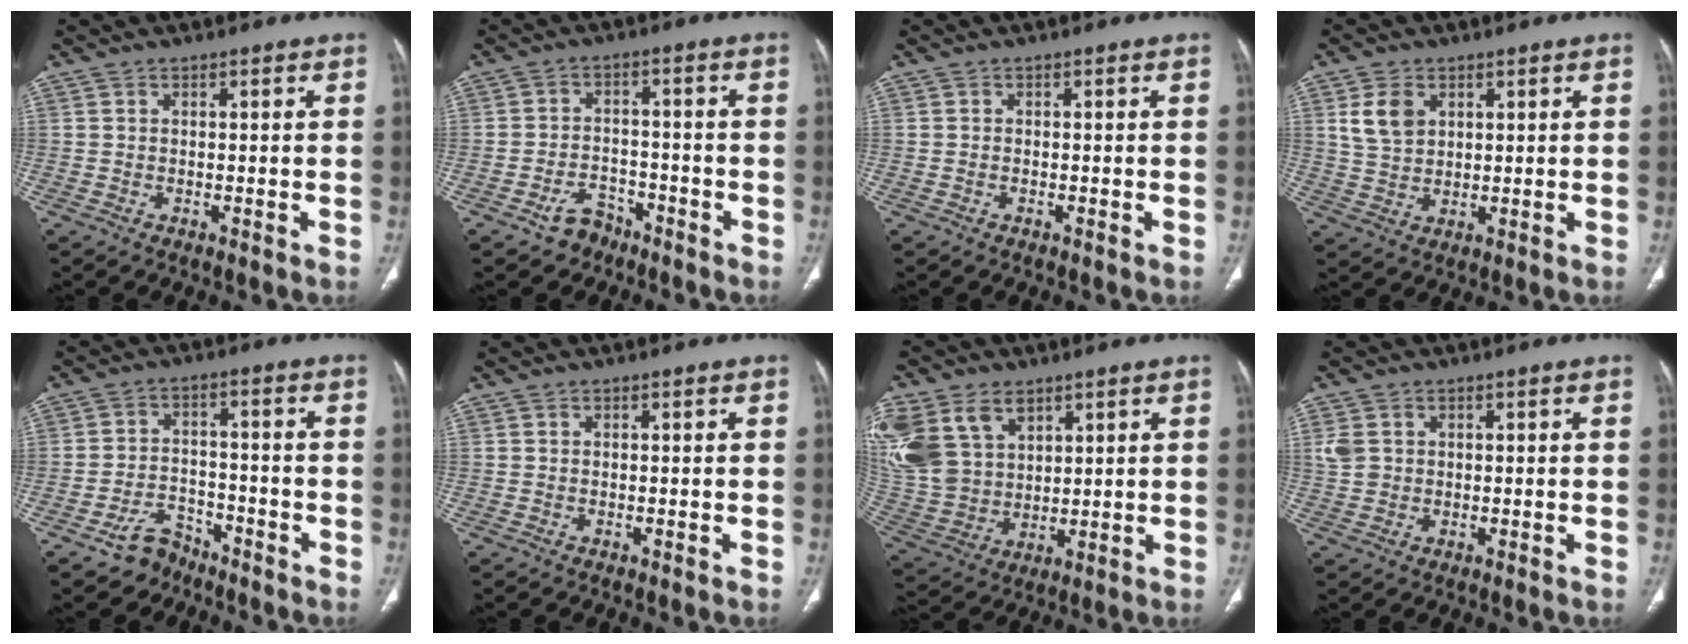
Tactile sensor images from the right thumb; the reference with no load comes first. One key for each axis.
{"total": 4.9, "fx": -3.5, "fy": 3.2, "fz": 1.2, "tx": -0.008, "ty": 0.031, "tz": -0.055}
{"total": 0.0}
{"total": 6.2, "fx": 2.4, "fy": 4.4, "fz": 3.7, "tx": -0.058, "ty": -0.006, "tz": 0.053}
{"total": 5.7, "fx": -4.4, "fy": 3.6, "fz": 1.1, "tx": -0.002, "ty": 0.037, "tz": -0.077}
{"total": 0.0}
{"total": 19.9, "fx": 8.6, "fy": 14.2, "fz": 11.1, "tx": -0.258, "ty": 0.002, "tz": 0.186}
{"total": 3.6, "fx": 0.9, "fy": 2.9, "fz": 1.9, "tx": -0.039, "ty": 0.003, "tz": 0.026}